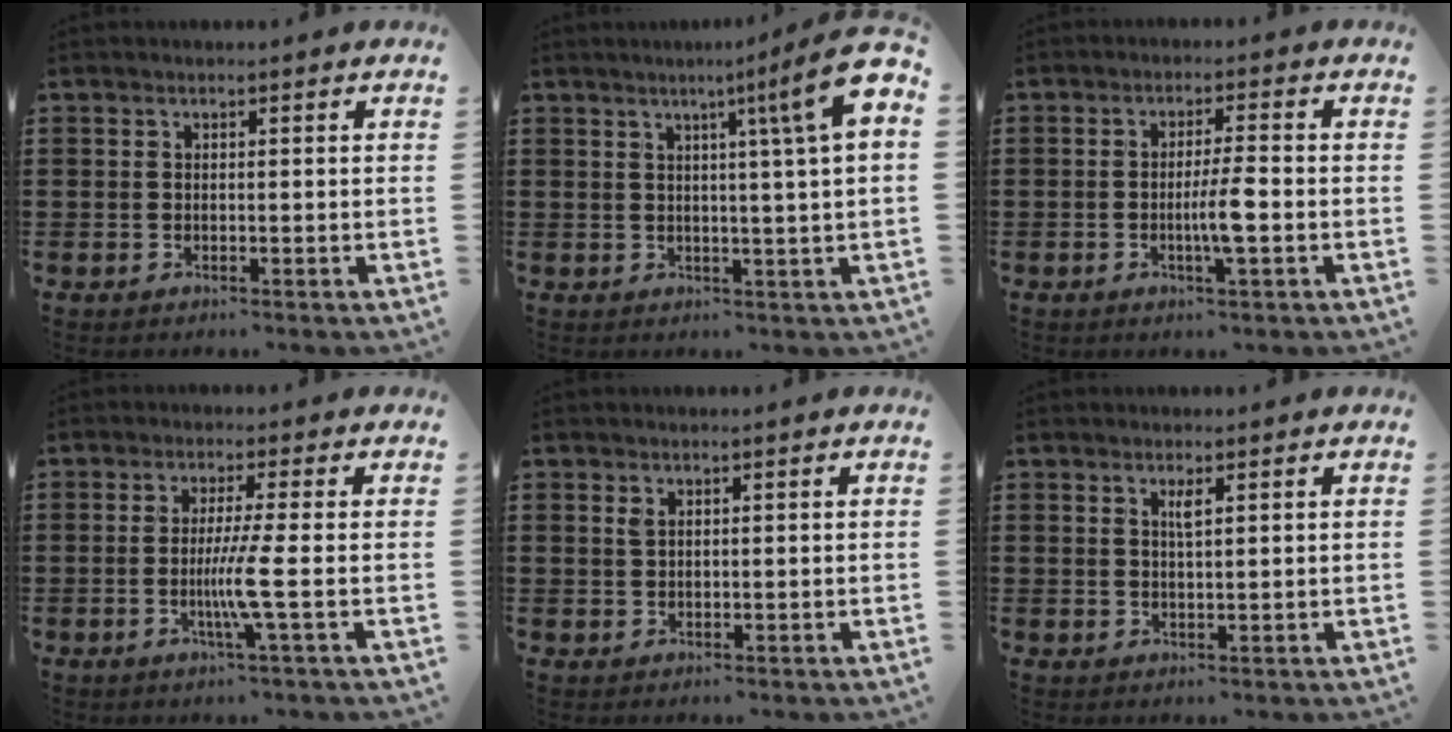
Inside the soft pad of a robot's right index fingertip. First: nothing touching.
{"total": 9.2, "force": [3.6, -1.1, 8.4], "torque": [-0.140, -0.026, 0.050]}
{"total": 4.6, "force": [-1.1, 0.1, 4.5], "torque": [-0.086, -0.009, -0.024]}
{"total": 5.6, "force": [-1.2, -1.0, 5.4], "torque": [-0.109, -0.023, -0.028]}
{"total": 1.1, "force": [0.6, 0.6, 0.8], "torque": [-0.019, 0.004, 0.011]}
{"total": 1.6, "force": [0.8, 0.2, 1.4], "torque": [-0.020, -0.002, 0.010]}